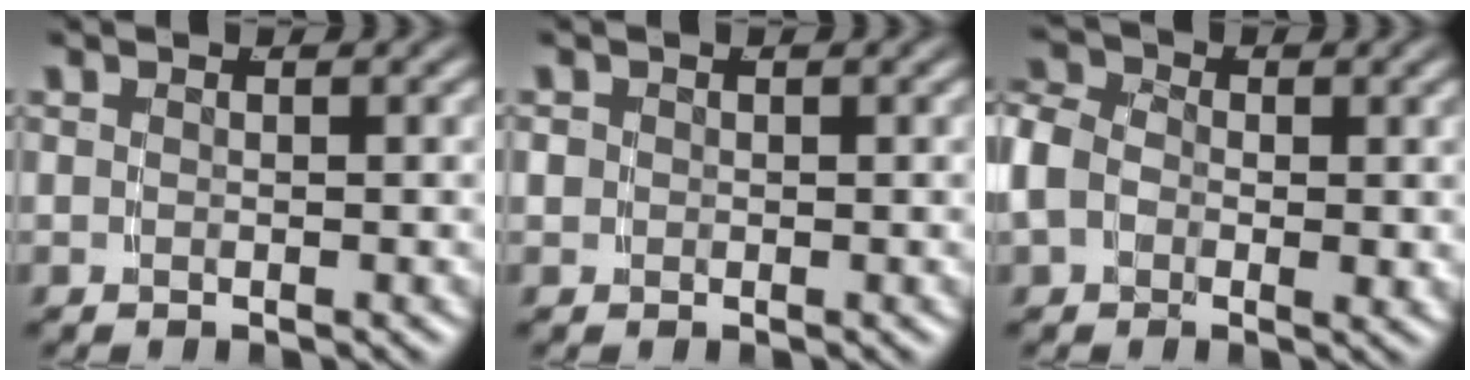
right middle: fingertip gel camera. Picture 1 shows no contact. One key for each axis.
{"total": 1.0, "fx": -0.1, "fy": 0.9, "fz": 0.3, "tx": -0.012, "ty": -0.006, "tz": 0.001}
{"total": 4.9, "fx": 0.2, "fy": 4.1, "fz": 2.8, "tx": -0.068, "ty": -0.004, "tz": -0.004}